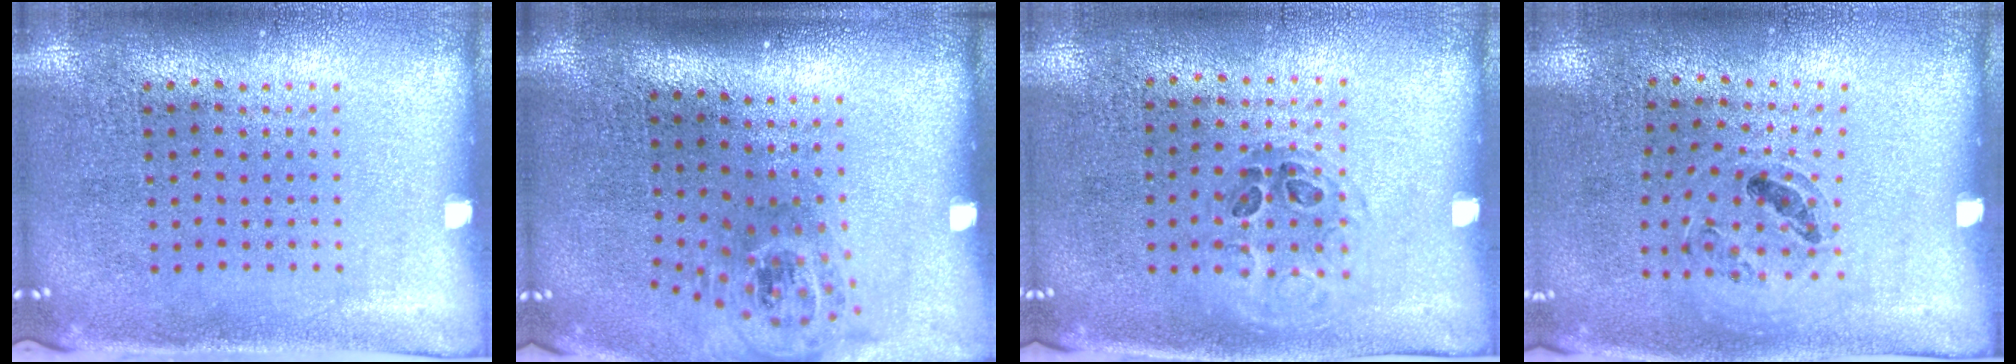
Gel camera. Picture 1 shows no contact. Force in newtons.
{"total": 1.7, "press": 1.2, "slide": 1.2}
{"total": 1.0, "press": 0.6, "slide": 0.7}
{"total": 0.9, "press": 0.8, "slide": 0.4}